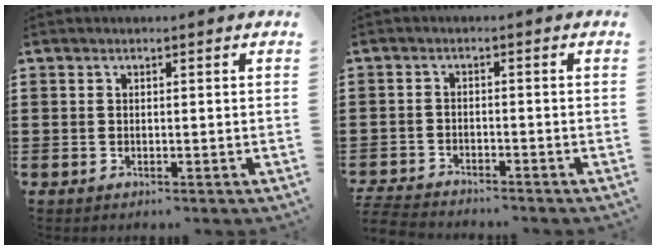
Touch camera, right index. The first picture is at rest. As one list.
[{"total": 3.2, "force": [-3.2, 0.2, 0.2], "torque": [-0.016, -0.005, -0.069]}]